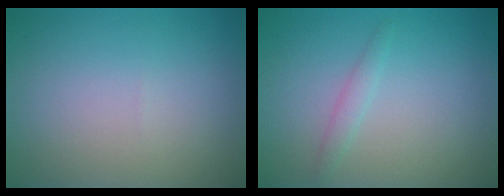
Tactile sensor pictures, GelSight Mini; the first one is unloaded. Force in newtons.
{"total": 1.1, "press": 1.1, "slide": 0.1}